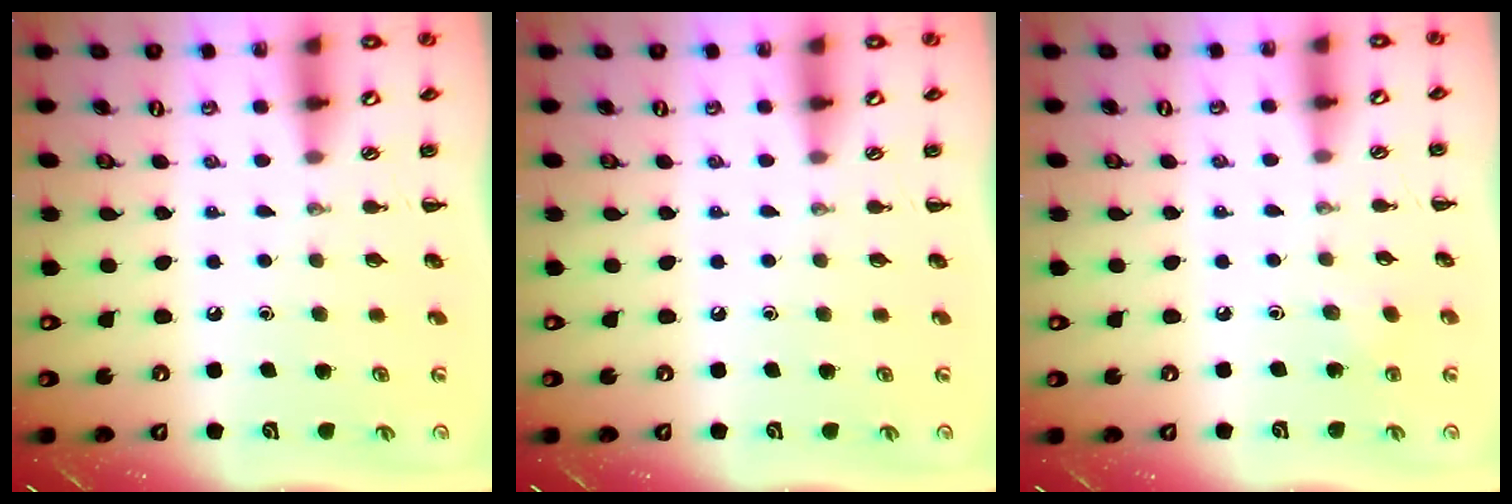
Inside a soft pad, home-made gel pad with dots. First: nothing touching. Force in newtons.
{"total": 0.0}
{"total": 2.3, "press": 2.2, "slide": 0.8}